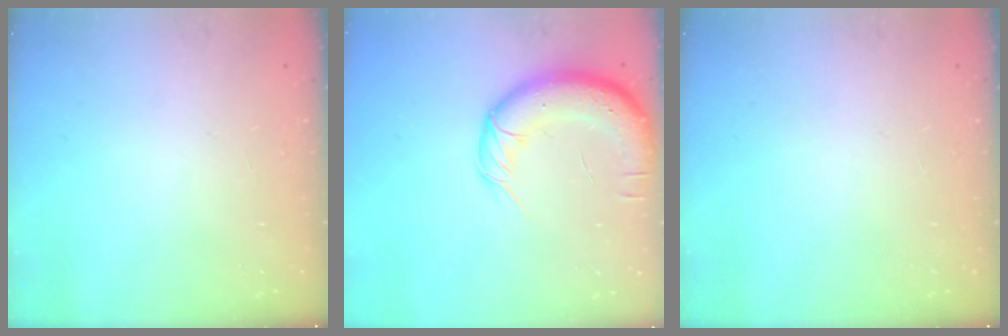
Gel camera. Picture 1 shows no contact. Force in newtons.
{"total": 13.9, "press": 13.6, "slide": 2.9}
{"total": 0.0}